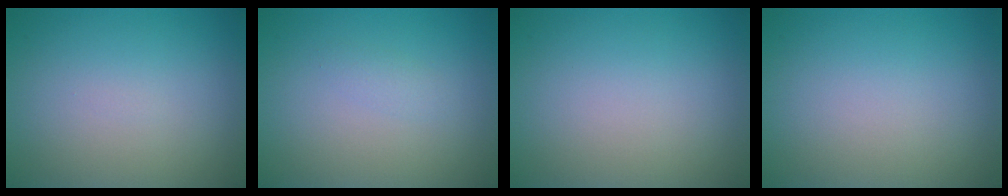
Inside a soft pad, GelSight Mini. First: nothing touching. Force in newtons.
{"total": 0.9, "press": 0.9, "slide": 0.0}
{"total": 0.0}
{"total": 0.0}